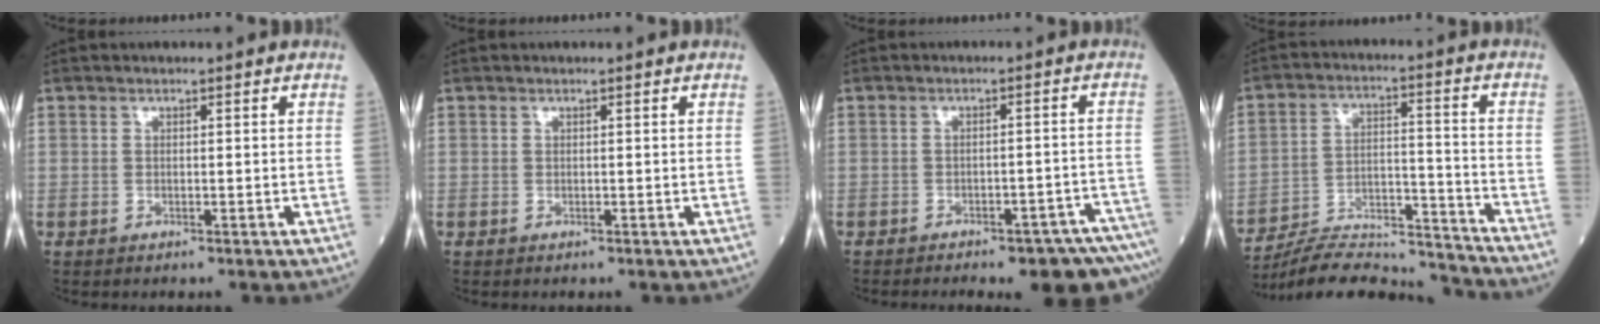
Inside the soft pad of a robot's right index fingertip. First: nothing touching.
{"total": 0.0}
{"total": 11.1, "force": [-8.8, 2.3, 6.3], "torque": [-0.044, 0.017, -0.104]}
{"total": 16.4, "force": [-16.2, 1.4, 2.7], "torque": [-0.044, 0.027, -0.254]}